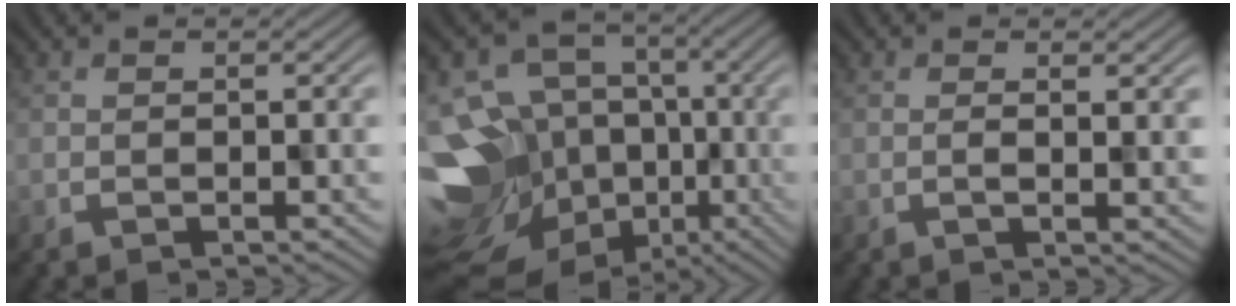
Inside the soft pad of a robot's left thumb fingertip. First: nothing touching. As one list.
[{"total": 17.1, "force": [-5.8, 13.7, 8.5], "torque": [-0.208, -0.031, -0.056]}, {"total": 1.6, "force": [1.4, -0.1, 0.9], "torque": [-0.001, 0.009, 0.006]}]